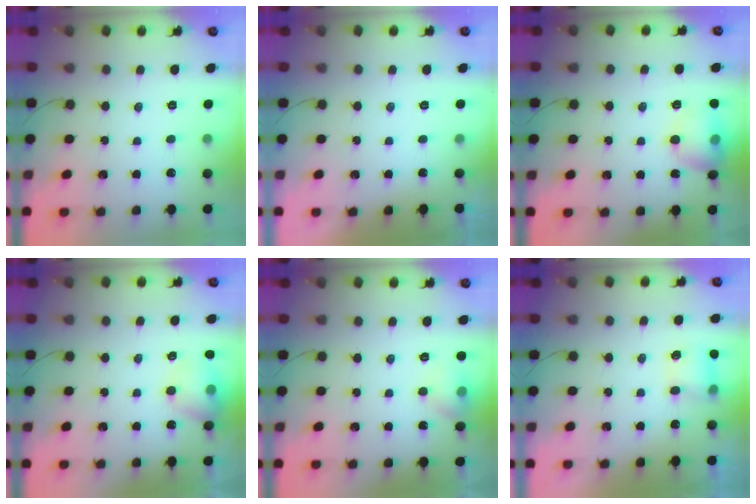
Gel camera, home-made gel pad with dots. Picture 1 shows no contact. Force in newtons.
{"total": 0.0}
{"total": 11.7, "press": 11.5, "slide": 1.9}
{"total": 11.3, "press": 11.2, "slide": 1.7}
{"total": 6.6, "press": 6.4, "slide": 1.9}
{"total": 4.7, "press": 4.7, "slide": 0.6}